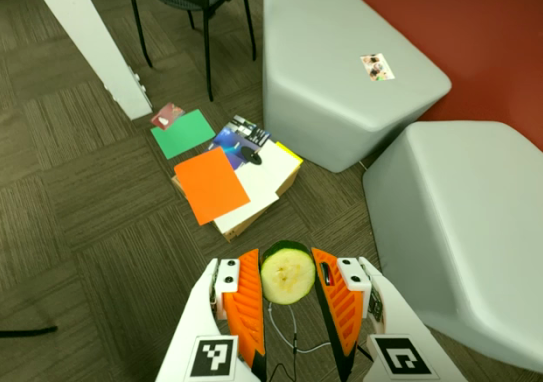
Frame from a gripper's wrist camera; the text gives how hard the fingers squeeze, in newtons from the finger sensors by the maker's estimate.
{"total": 9.1, "left": 9.7, "right": 8.6}